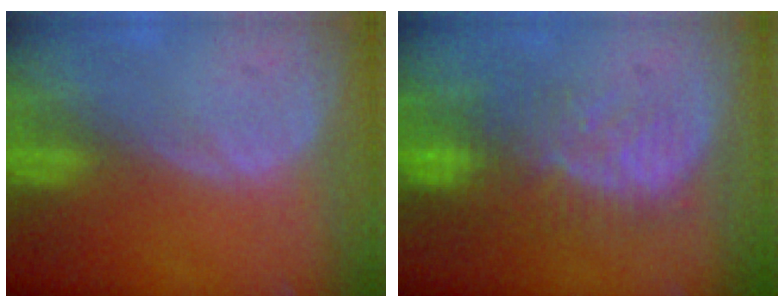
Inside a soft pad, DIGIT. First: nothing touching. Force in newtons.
{"total": 10.1, "press": 8.5, "slide": 5.5}